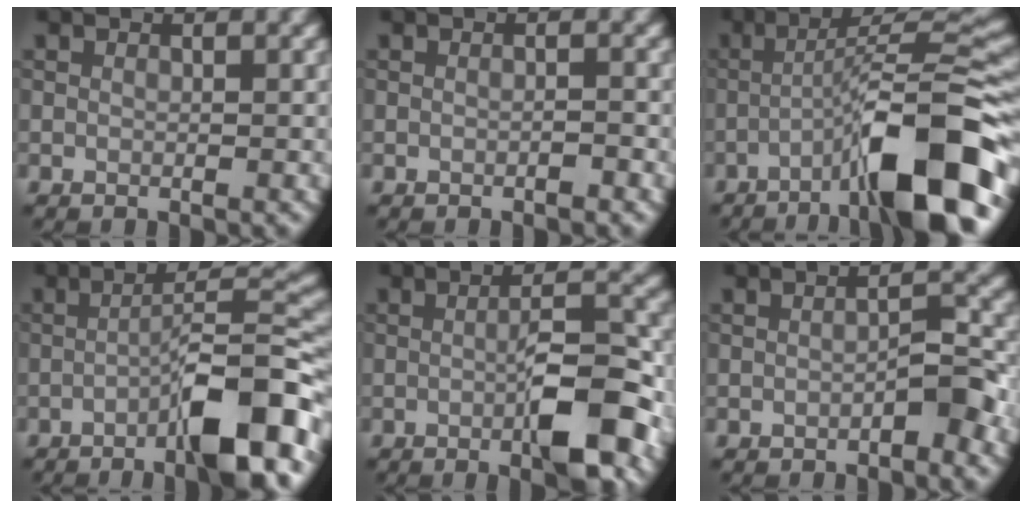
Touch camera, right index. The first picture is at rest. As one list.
[{"total": 0.9, "force": [-0.6, 0.1, 0.6], "torque": [-0.010, 0.004, -0.010]}, {"total": 11.7, "force": [-5.7, 2.0, 10.0], "torque": [-0.140, 0.025, -0.094]}, {"total": 9.5, "force": [-4.7, 1.7, 8.1], "torque": [-0.115, 0.021, -0.080]}, {"total": 7.2, "force": [-2.1, 1.7, 6.7], "torque": [-0.099, 0.007, -0.033]}, {"total": 2.4, "force": [-1.2, 0.6, 2.0], "torque": [-0.028, 0.011, -0.019]}]